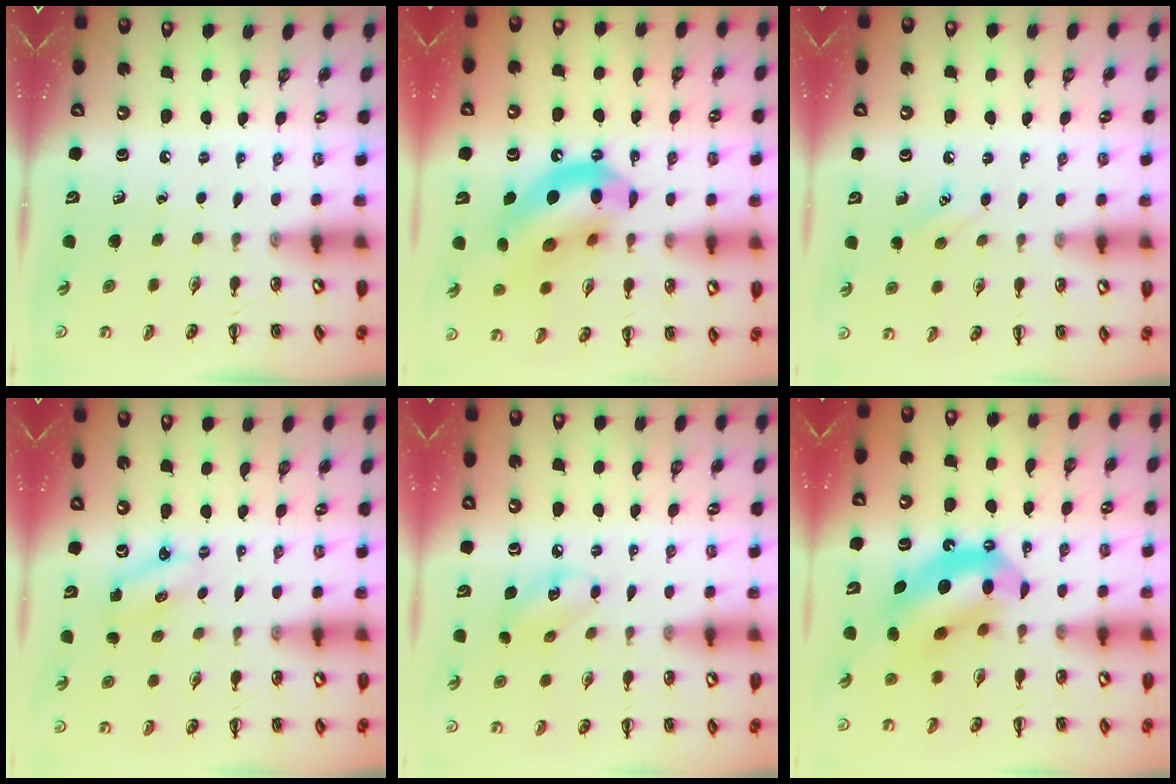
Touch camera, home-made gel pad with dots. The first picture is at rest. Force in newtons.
{"total": 16.1, "press": 15.5, "slide": 4.2}
{"total": 6.9, "press": 6.7, "slide": 1.7}
{"total": 2.3, "press": 2.2, "slide": 0.7}
{"total": 6.0, "press": 6.0, "slide": 0.6}
{"total": 13.8, "press": 13.3, "slide": 3.7}